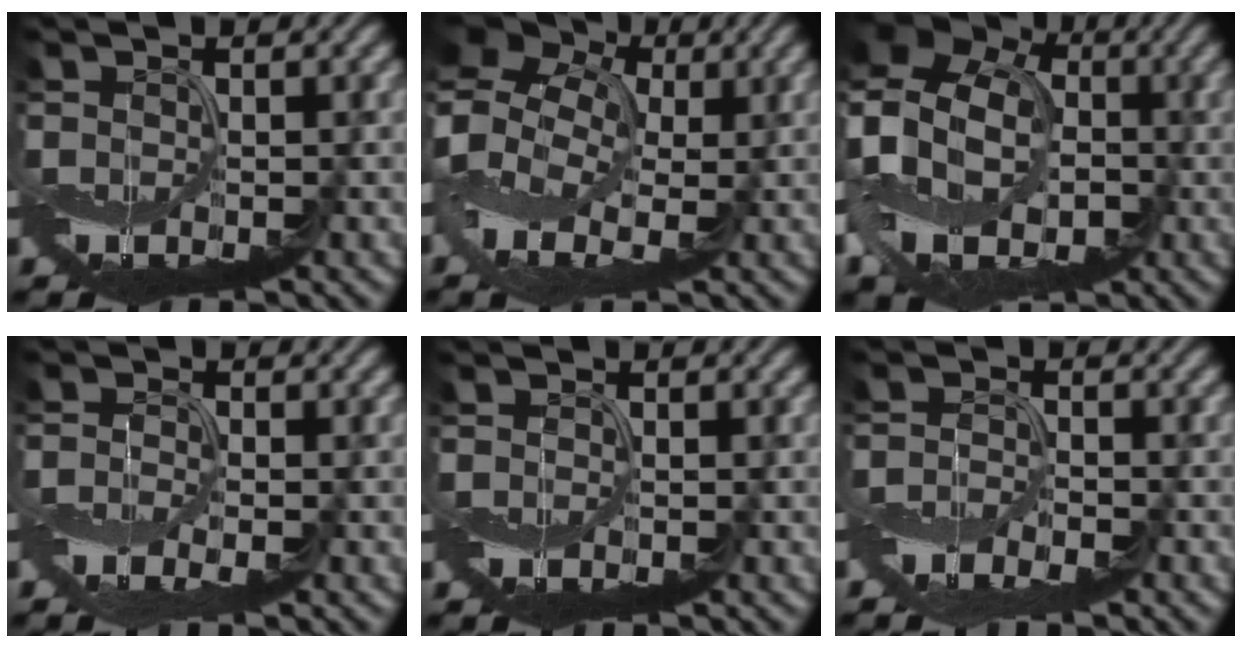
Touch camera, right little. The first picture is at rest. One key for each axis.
{"total": 9.3, "fx": 1.1, "fy": 6.6, "fz": 6.4, "tx": -0.159, "ty": 0.012, "tz": 0.019}
{"total": 16.0, "fx": -0.4, "fy": 13.3, "fz": 8.8, "tx": -0.222, "ty": 0.016, "tz": -0.039}
{"total": 2.0, "fx": -1.2, "fy": 0.9, "fz": 1.3, "tx": -0.033, "ty": -0.003, "tz": -0.030}
{"total": 0.0}
{"total": 2.8, "fx": -2.2, "fy": 1.1, "fz": 1.5, "tx": -0.032, "ty": -0.004, "tz": -0.050}